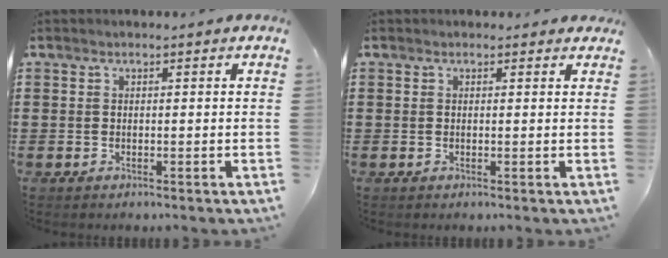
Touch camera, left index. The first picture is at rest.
{"total": 0.6, "force": [0.4, 0.4, 0.2], "torque": [-0.006, 0.005, 0.007]}